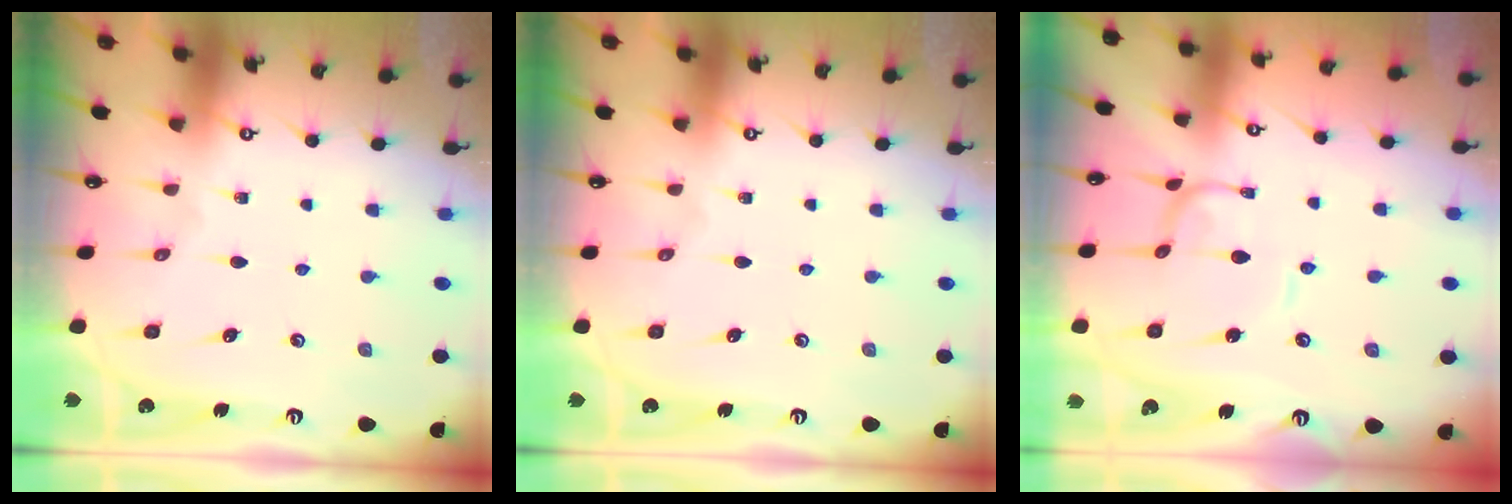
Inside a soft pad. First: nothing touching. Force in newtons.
{"total": 0.0}
{"total": 1.6, "press": 1.6, "slide": 0.2}